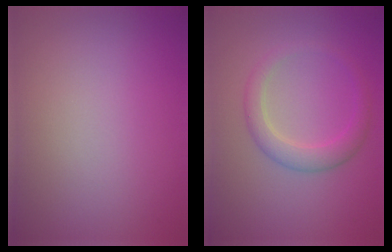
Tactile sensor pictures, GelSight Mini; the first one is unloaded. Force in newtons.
{"total": 2.6, "press": 2.6, "slide": 0.1}